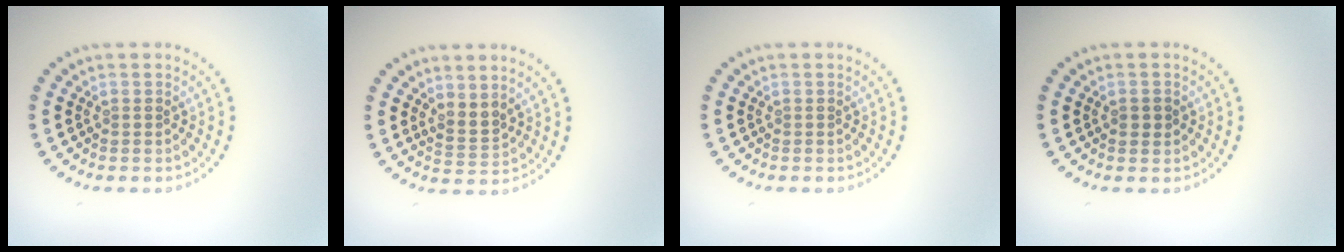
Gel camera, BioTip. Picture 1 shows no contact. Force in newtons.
{"total": 2.0, "press": 1.5, "slide": 1.3}
{"total": 0.0}
{"total": 1.3, "press": 1.3, "slide": 0.3}